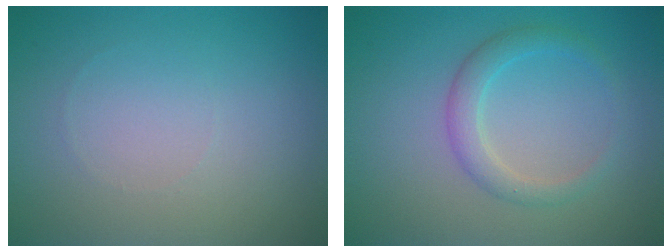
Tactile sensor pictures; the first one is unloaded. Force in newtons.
{"total": 2.4, "press": 2.3, "slide": 0.2}